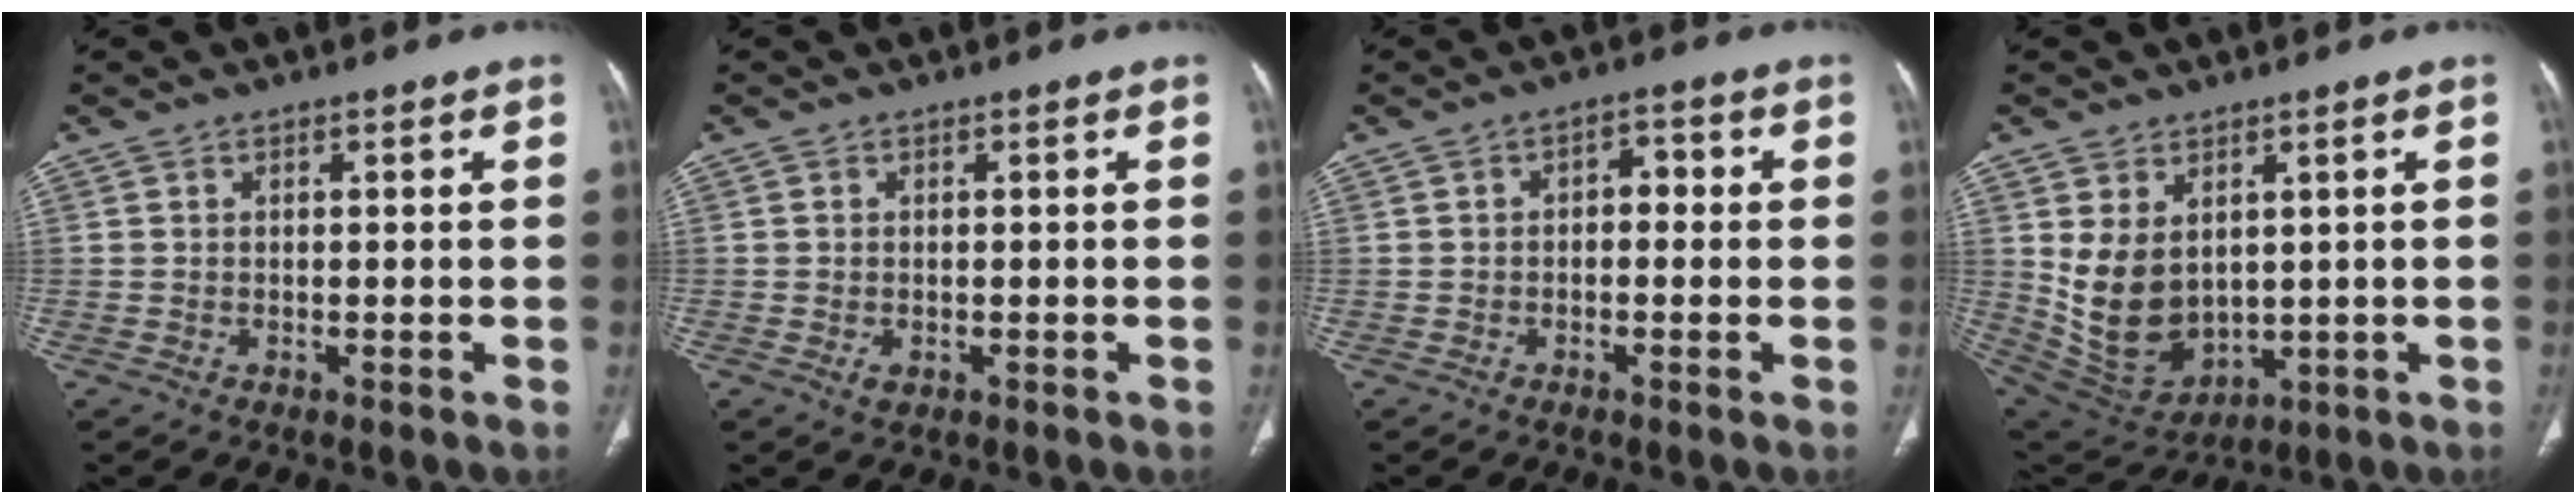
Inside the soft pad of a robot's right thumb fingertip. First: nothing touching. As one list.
[{"total": 1.3, "force": [-0.3, 0.9, 0.8], "torque": [-0.012, 0.000, -0.001]}, {"total": 3.2, "force": [-0.1, 2.0, 2.5], "torque": [-0.022, 0.015, -0.010]}, {"total": 11.8, "force": [2.0, 8.4, 8.1], "torque": [-0.132, -0.014, 0.075]}]